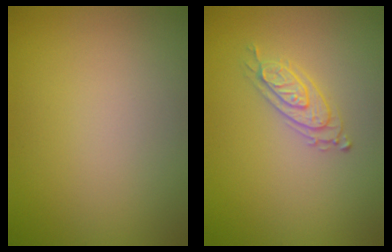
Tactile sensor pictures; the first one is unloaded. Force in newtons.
{"total": 2.2, "press": 2.0, "slide": 0.8}